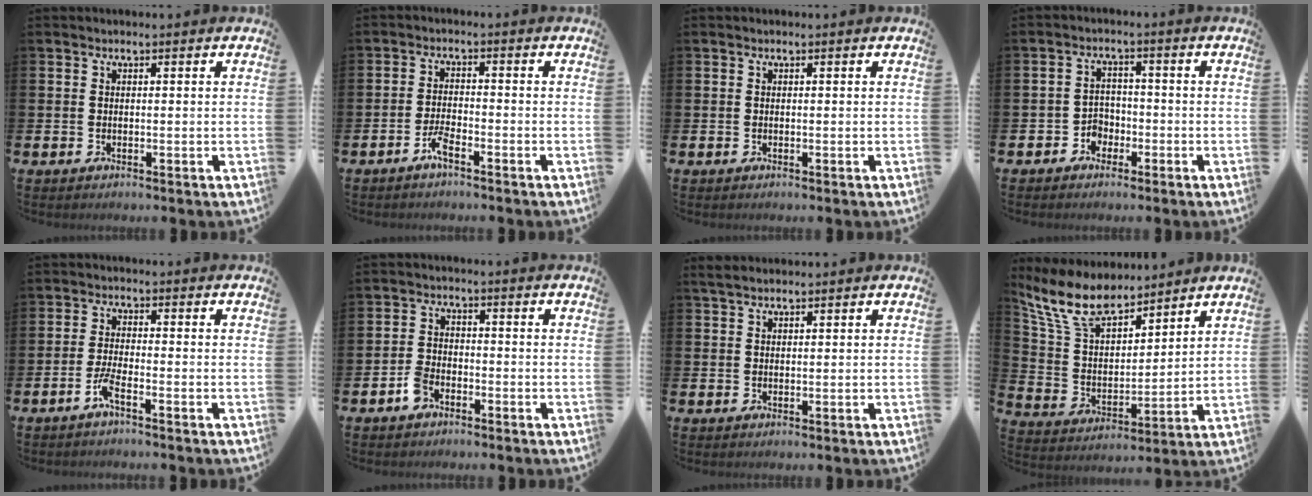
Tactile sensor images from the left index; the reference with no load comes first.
{"total": 2.7, "force": [-1.9, 0.5, 1.8], "torque": [-0.038, 0.007, -0.033]}
{"total": 0.0}
{"total": 2.8, "force": [-1.8, 2.1, 0.5], "torque": [-0.024, 0.005, -0.040]}
{"total": 2.5, "force": [-1.6, 0.1, 1.9], "torque": [-0.048, 0.001, -0.030]}
{"total": 2.8, "force": [-2.1, 1.4, 1.2], "torque": [-0.029, 0.010, -0.040]}
{"total": 1.7, "force": [1.5, 0.4, 0.7], "torque": [-0.014, 0.004, 0.028]}
{"total": 10.5, "force": [9.0, 3.7, 4.0], "torque": [-0.123, -0.040, 0.168]}